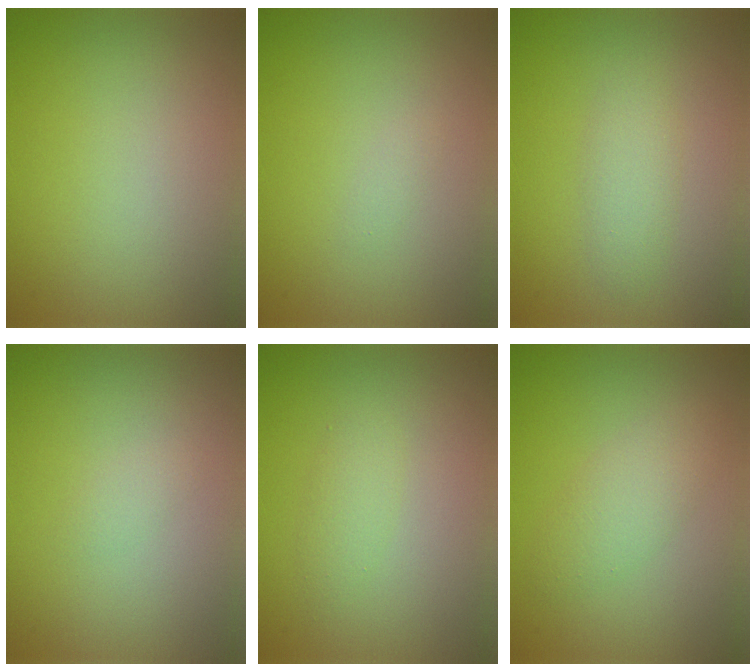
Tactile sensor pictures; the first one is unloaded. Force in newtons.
{"total": 0.6, "press": 0.6, "slide": 0.0}
{"total": 2.0, "press": 2.0, "slide": 0.1}
{"total": 0.8, "press": 0.8, "slide": 0.0}
{"total": 1.4, "press": 1.4, "slide": 0.0}
{"total": 2.7, "press": 2.7, "slide": 0.2}